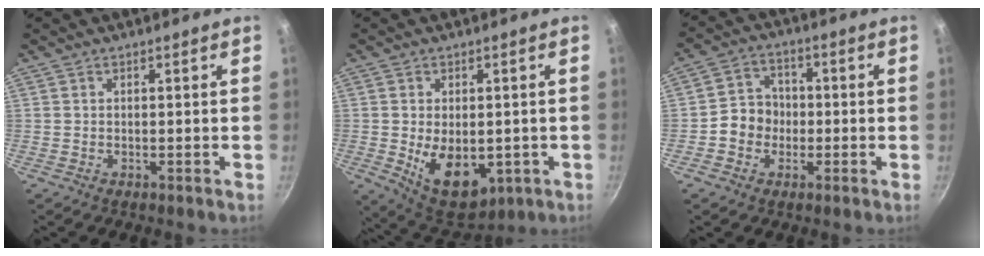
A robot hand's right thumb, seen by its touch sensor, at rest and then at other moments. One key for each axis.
{"total": 12.1, "fx": -2.0, "fy": 7.6, "fz": 9.2, "tx": -0.111, "ty": -0.013, "tz": -0.009}
{"total": 6.9, "fx": -1.3, "fy": 6.2, "fz": 2.8, "tx": -0.011, "ty": 0.024, "tz": -0.035}